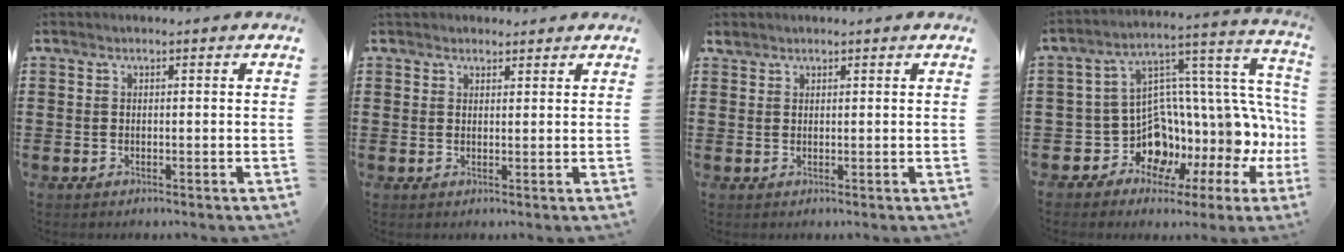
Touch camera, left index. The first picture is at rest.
{"total": 1.6, "force": [1.4, 0.7, 0.0], "torque": [-0.004, 0.005, 0.028]}
{"total": 1.0, "force": [0.9, 0.4, 0.2], "torque": [-0.007, 0.002, 0.018]}
{"total": 8.7, "force": [-1.3, 6.2, 6.0], "torque": [-0.123, -0.055, -0.029]}